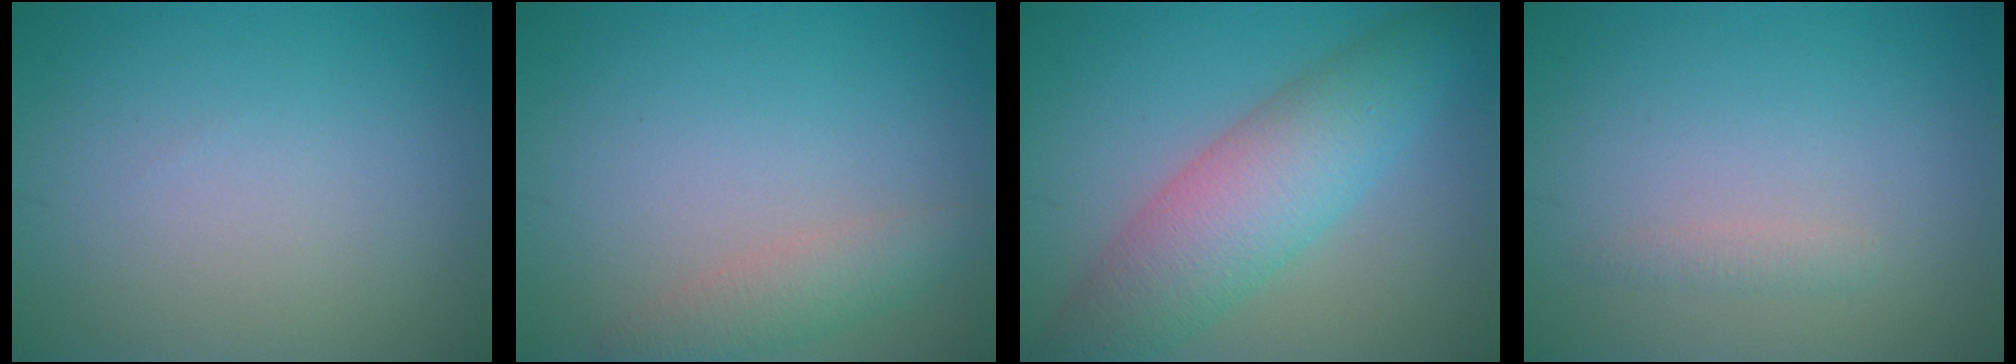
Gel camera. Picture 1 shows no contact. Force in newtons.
{"total": 2.4, "press": 2.4, "slide": 0.2}
{"total": 7.1, "press": 7.0, "slide": 0.3}
{"total": 0.9, "press": 0.9, "slide": 0.0}